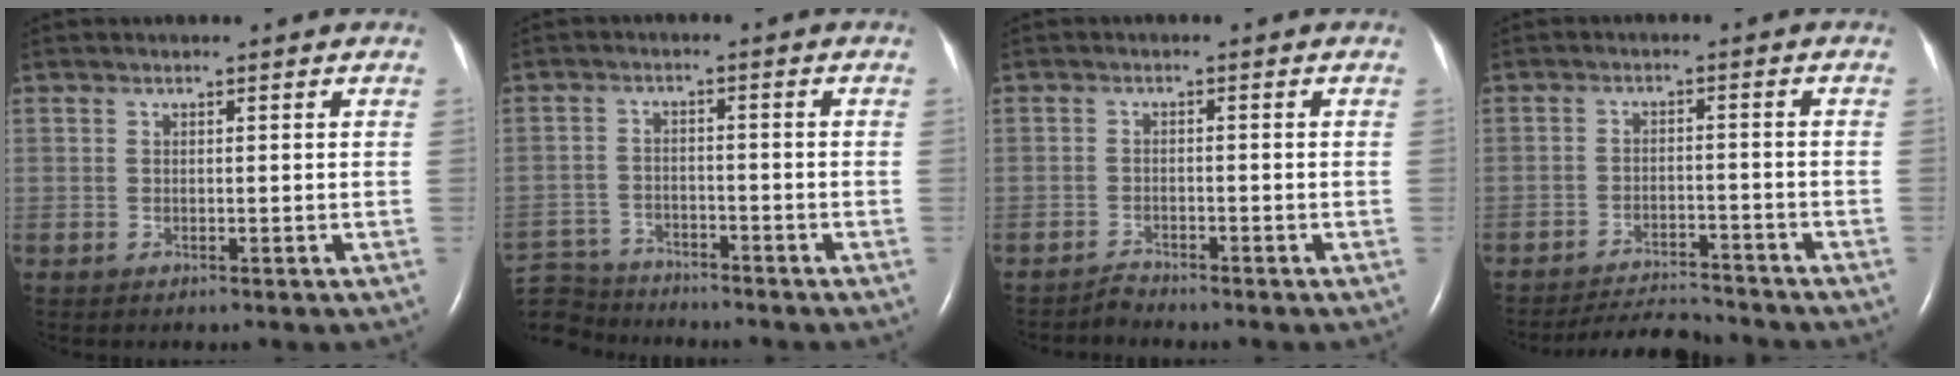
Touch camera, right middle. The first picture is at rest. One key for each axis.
{"total": 10.3, "fx": -9.8, "fy": 3.1, "fz": 1.2, "tx": -0.044, "ty": 0.006, "tz": -0.170}
{"total": 1.5, "fx": -1.4, "fy": -0.2, "fz": -0.4, "tx": 0.011, "ty": -0.008, "tz": -0.026}
{"total": 6.9, "fx": -6.8, "fy": 0.1, "fz": 0.5, "tx": -0.012, "ty": -0.011, "tz": -0.116}